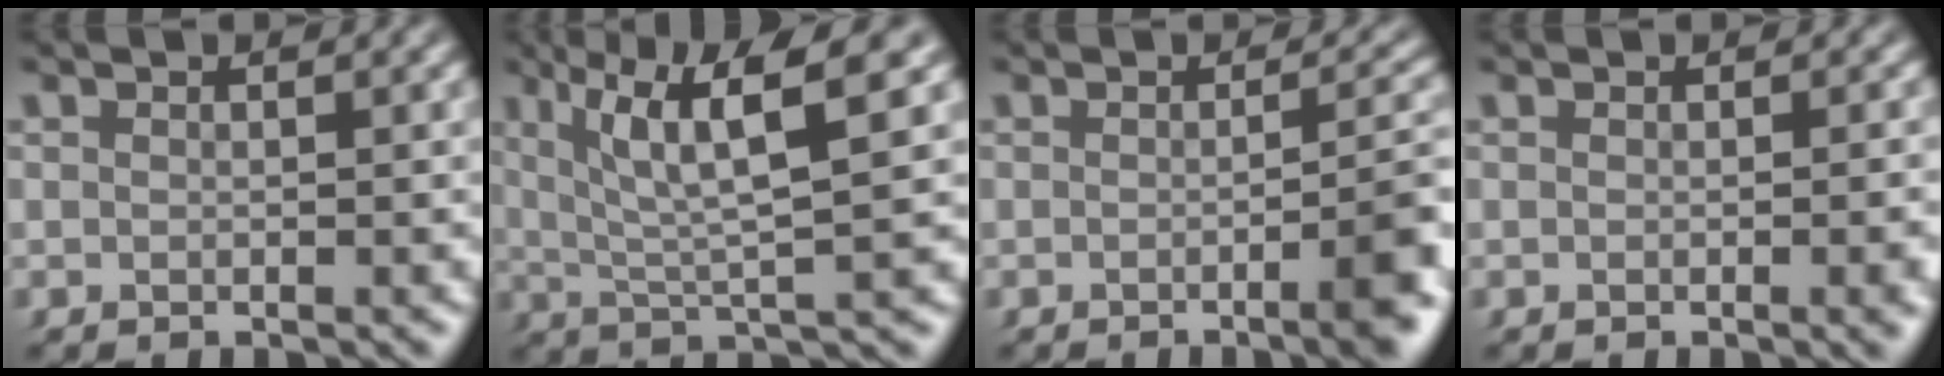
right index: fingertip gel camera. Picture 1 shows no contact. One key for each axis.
{"total": 6.5, "fx": 2.8, "fy": 1.5, "fz": 5.7, "tx": -0.095, "ty": 0.007, "tz": 0.047}
{"total": 4.5, "fx": -1.6, "fy": 0.8, "fz": 4.1, "tx": -0.043, "ty": 0.008, "tz": -0.034}
{"total": 1.3, "fx": -0.1, "fy": -0.1, "fz": 1.2, "tx": -0.014, "ty": 0.009, "tz": -0.008}